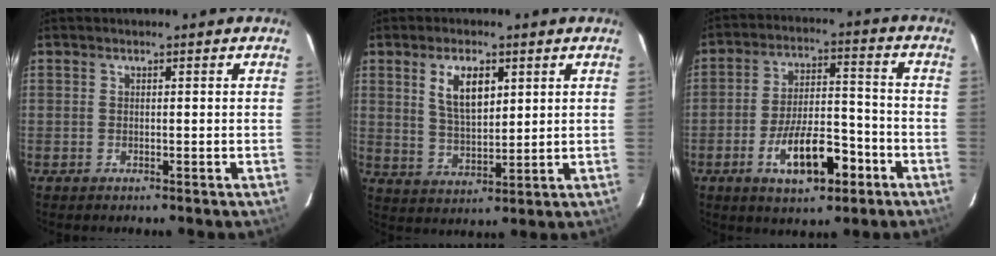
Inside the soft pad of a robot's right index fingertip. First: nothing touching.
{"total": 7.4, "force": [3.1, 3.4, 5.8], "torque": [-0.107, 0.004, 0.064]}
{"total": 12.4, "force": [-6.2, 5.0, 9.5], "torque": [-0.176, 0.008, -0.092]}